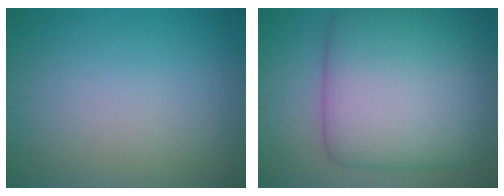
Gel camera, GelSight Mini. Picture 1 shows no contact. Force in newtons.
{"total": 11.8, "press": 11.8, "slide": 0.3}